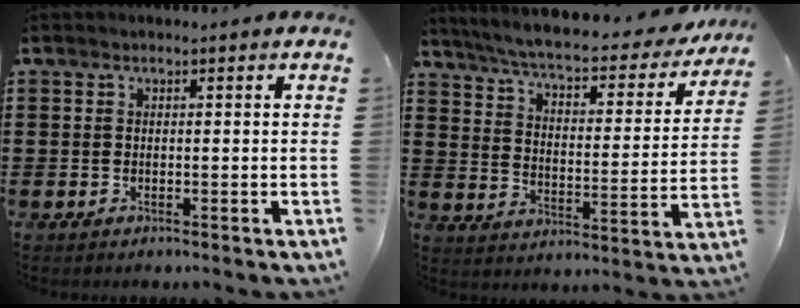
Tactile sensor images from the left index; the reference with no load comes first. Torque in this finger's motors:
{"motor_torque": [2.14, 0.00, 1.05, 0.21]}